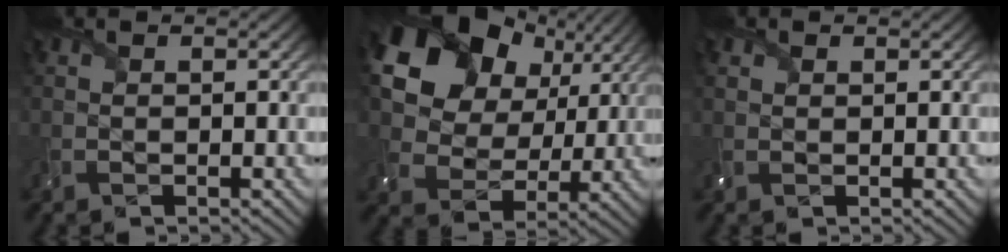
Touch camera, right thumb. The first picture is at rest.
{"total": 16.6, "force": [7.5, 12.1, 8.6], "torque": [-0.200, 0.038, 0.134]}
{"total": 1.2, "force": [0.8, 0.8, 0.4], "torque": [-0.013, 0.004, 0.015]}